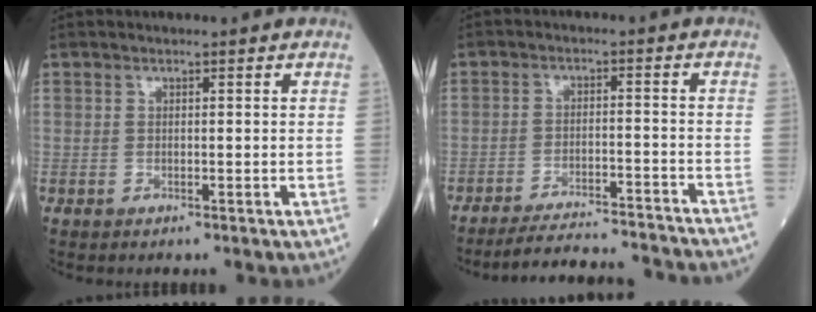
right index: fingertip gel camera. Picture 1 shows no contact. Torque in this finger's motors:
{"motor_torque": [-0.23, -0.75, 0.18, 0.03]}